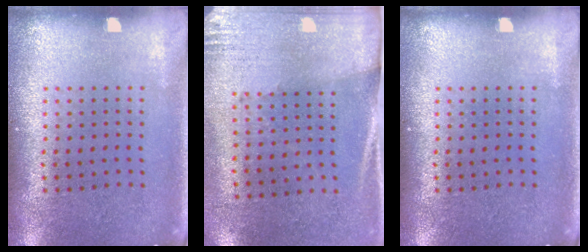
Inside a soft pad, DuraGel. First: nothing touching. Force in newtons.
{"total": 2.7, "press": 2.4, "slide": 1.3}
{"total": 0.0}